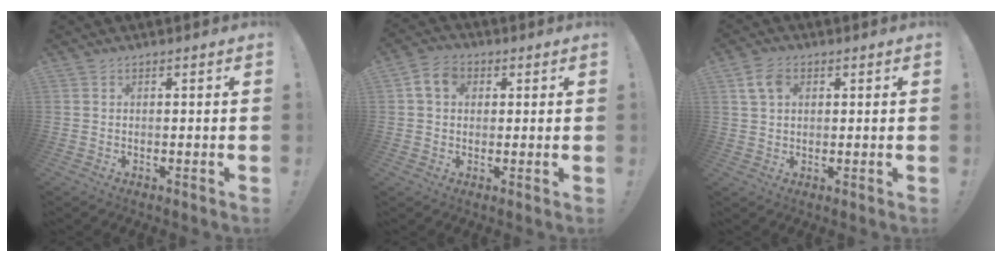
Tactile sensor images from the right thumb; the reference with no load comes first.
{"total": 6.9, "force": [2.2, 5.2, 3.9], "torque": [-0.059, 0.004, 0.042]}
{"total": 6.1, "force": [2.2, 4.2, 3.9], "torque": [-0.070, 0.008, 0.045]}